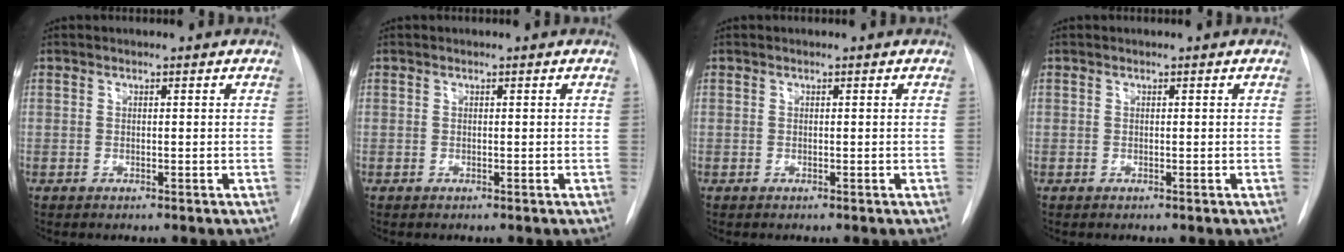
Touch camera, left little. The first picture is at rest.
{"total": 0.0}
{"total": 0.0}
{"total": 0.0}